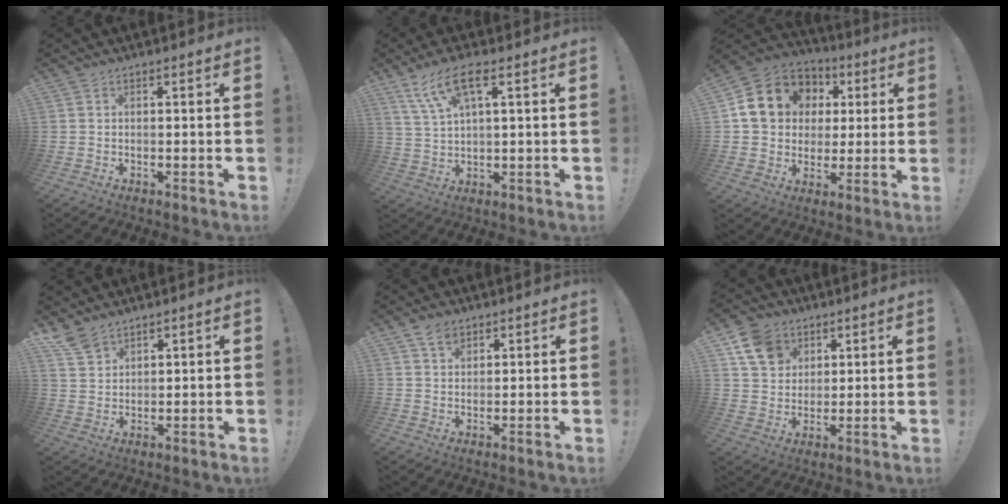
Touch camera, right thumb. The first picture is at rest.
{"total": 9.6, "force": [4.9, 3.0, 7.7], "torque": [-0.147, -0.008, 0.094]}
{"total": 15.9, "force": [4.2, 13.5, 7.2], "torque": [-0.101, -0.002, 0.098]}
{"total": 6.2, "force": [5.2, 2.5, 2.4], "torque": [-0.047, -0.029, 0.100]}
{"total": 4.3, "force": [2.8, 2.8, 1.8], "torque": [-0.023, -0.010, 0.049]}
{"total": 11.4, "force": [5.8, 8.9, 4.3], "torque": [-0.067, -0.024, 0.116]}